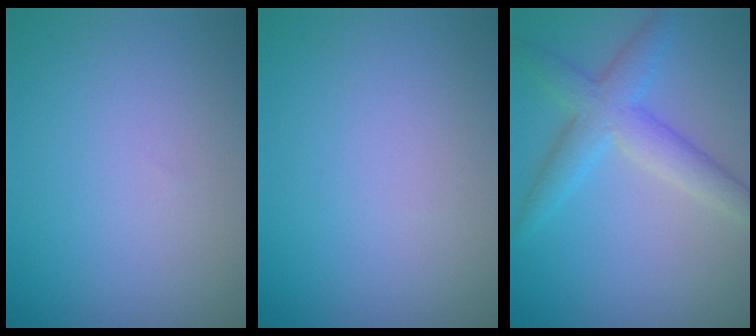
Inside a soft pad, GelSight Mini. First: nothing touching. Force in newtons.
{"total": 0.0}
{"total": 4.4, "press": 4.4, "slide": 0.1}